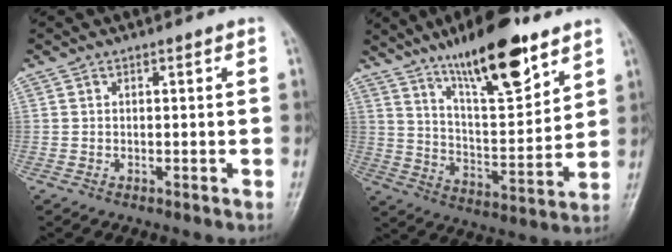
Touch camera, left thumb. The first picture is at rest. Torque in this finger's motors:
{"motor_torque": [1.79, 1.52, 1.48, -1.29, 0.10]}